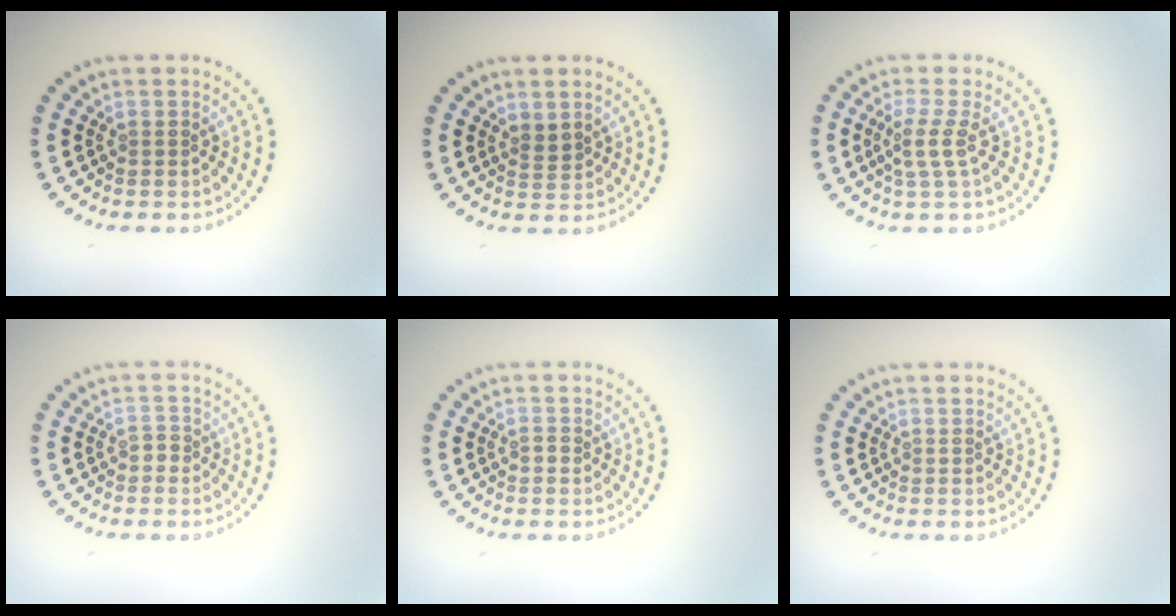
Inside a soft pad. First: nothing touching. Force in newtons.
{"total": 1.4, "press": 1.2, "slide": 0.8}
{"total": 2.2, "press": 1.7, "slide": 1.4}
{"total": 1.0, "press": 0.9, "slide": 0.4}
{"total": 0.9, "press": 0.8, "slide": 0.2}
{"total": 0.0}